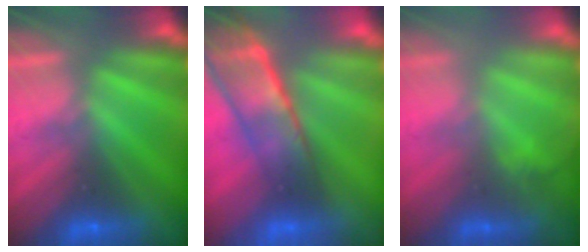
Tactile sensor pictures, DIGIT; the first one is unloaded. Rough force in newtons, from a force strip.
{"total": 7.1}
{"total": 2.9}